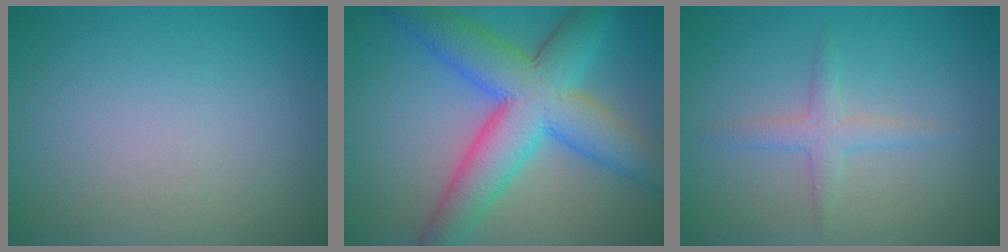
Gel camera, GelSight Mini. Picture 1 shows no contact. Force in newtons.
{"total": 9.9, "press": 9.9, "slide": 0.1}
{"total": 1.8, "press": 1.8, "slide": 0.1}